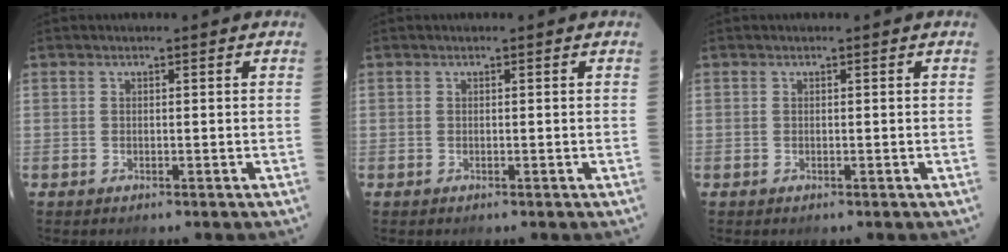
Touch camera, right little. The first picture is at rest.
{"total": 0.0}
{"total": 0.0}